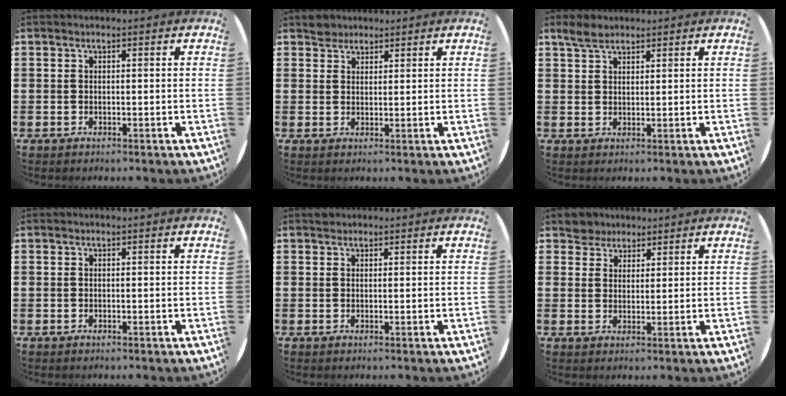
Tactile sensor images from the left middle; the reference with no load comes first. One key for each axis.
{"total": 2.1, "fx": 1.9, "fy": 0.9, "fz": -0.2, "tx": 0.009, "ty": 0.000, "tz": 0.037}
{"total": 3.0, "fx": 2.5, "fy": 1.2, "fz": 1.1, "tx": -0.018, "ty": 0.003, "tz": 0.046}
{"total": 0.0}
{"total": 0.7, "fx": 0.7, "fy": 0.2, "fz": -0.1, "tx": 0.009, "ty": -0.001, "tz": 0.012}
{"total": 3.2, "fx": 2.7, "fy": 1.5, "fz": -0.5, "tx": 0.007, "ty": 0.000, "tz": 0.053}